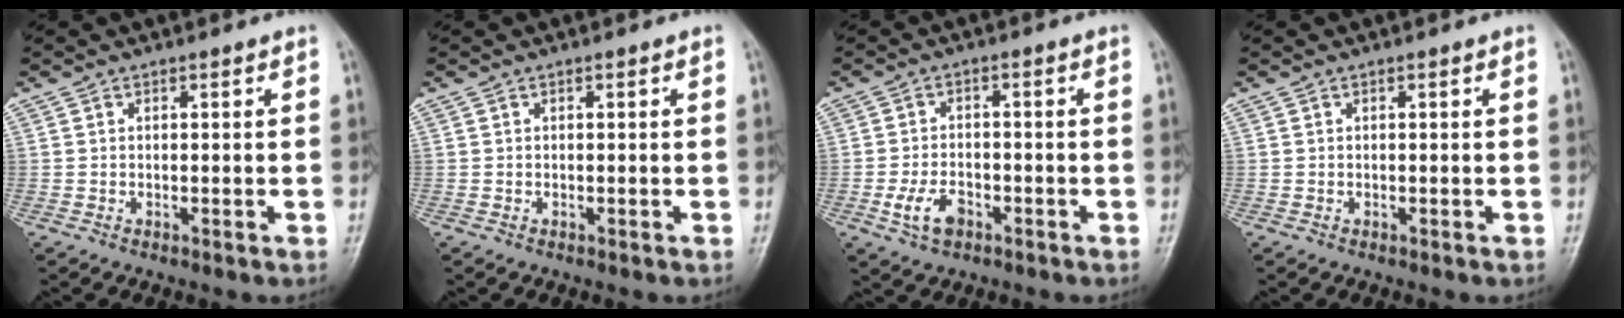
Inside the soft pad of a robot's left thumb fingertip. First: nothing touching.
{"total": 0.0}
{"total": 5.3, "force": [-2.4, 3.2, 3.4], "torque": [-0.065, 0.013, -0.043]}
{"total": 0.0}